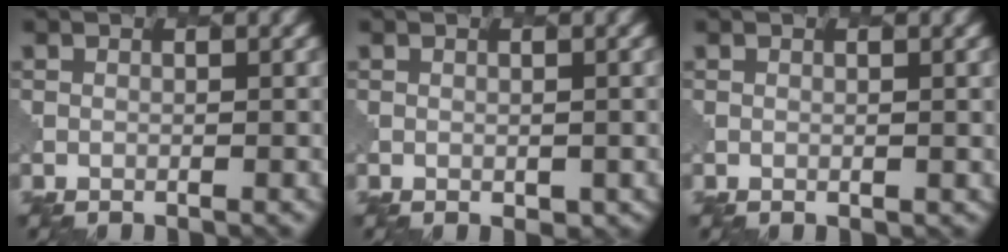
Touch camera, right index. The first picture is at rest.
{"total": 0.6, "force": [-0.2, 0.4, 0.4], "torque": [-0.007, -0.001, 0.004]}
{"total": 0.0}